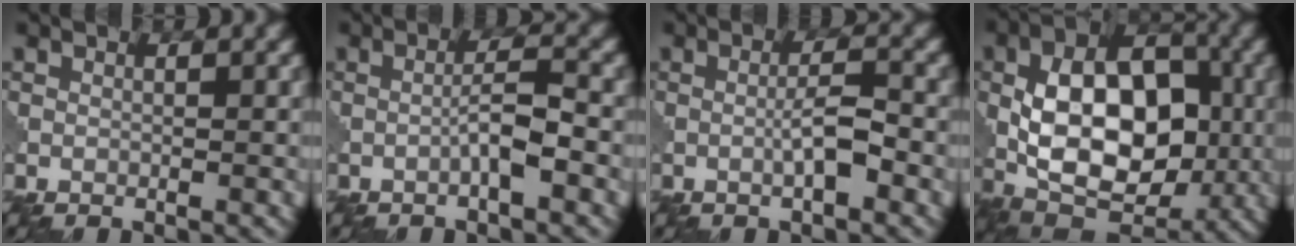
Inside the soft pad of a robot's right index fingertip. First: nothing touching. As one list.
[{"total": 2.8, "force": [-1.0, 0.2, 2.6], "torque": [-0.046, 0.011, -0.022]}, {"total": 2.6, "force": [-0.8, 0.3, 2.5], "torque": [-0.044, 0.007, -0.017]}, {"total": 12.1, "force": [-0.4, 7.3, 9.7], "torque": [-0.155, 0.009, -0.016]}]